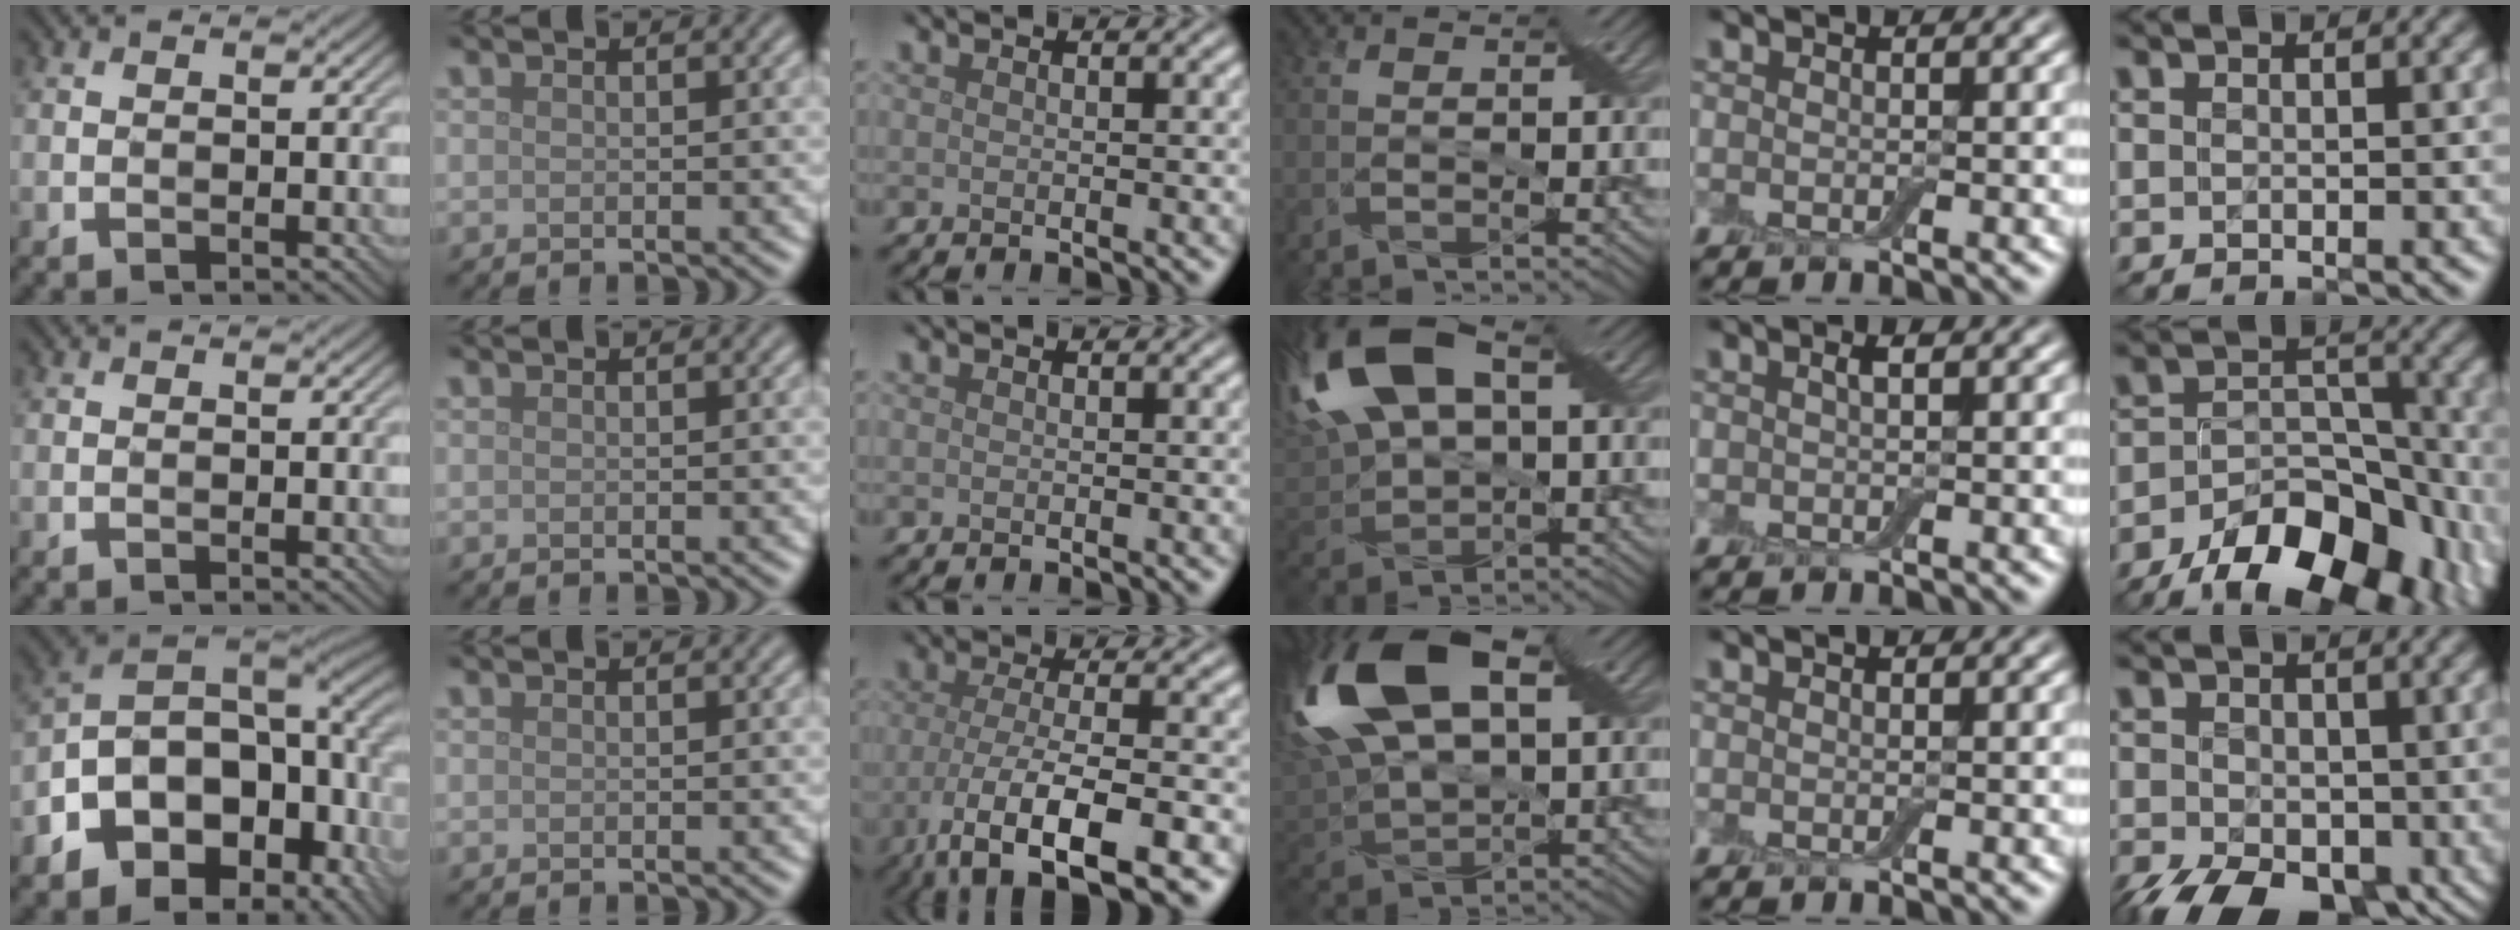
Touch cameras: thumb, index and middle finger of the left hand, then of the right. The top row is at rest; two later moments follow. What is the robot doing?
{"motion": "wrap", "object": "adhesive wrap"}